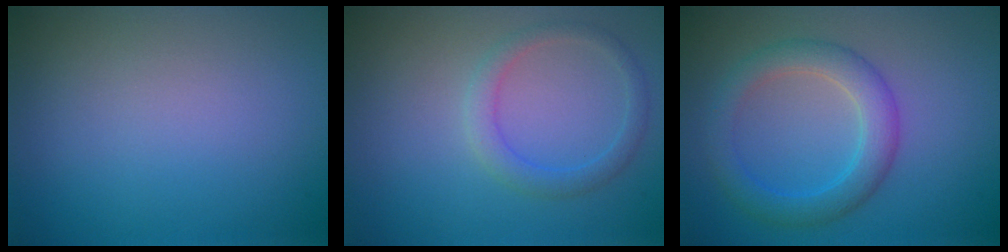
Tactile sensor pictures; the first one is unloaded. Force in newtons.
{"total": 2.1, "press": 2.0, "slide": 0.3}
{"total": 3.9, "press": 3.9, "slide": 0.1}